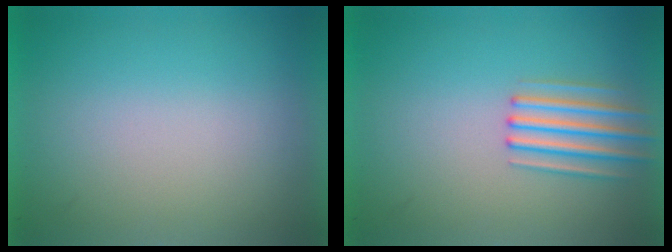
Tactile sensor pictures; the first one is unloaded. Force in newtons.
{"total": 2.7}